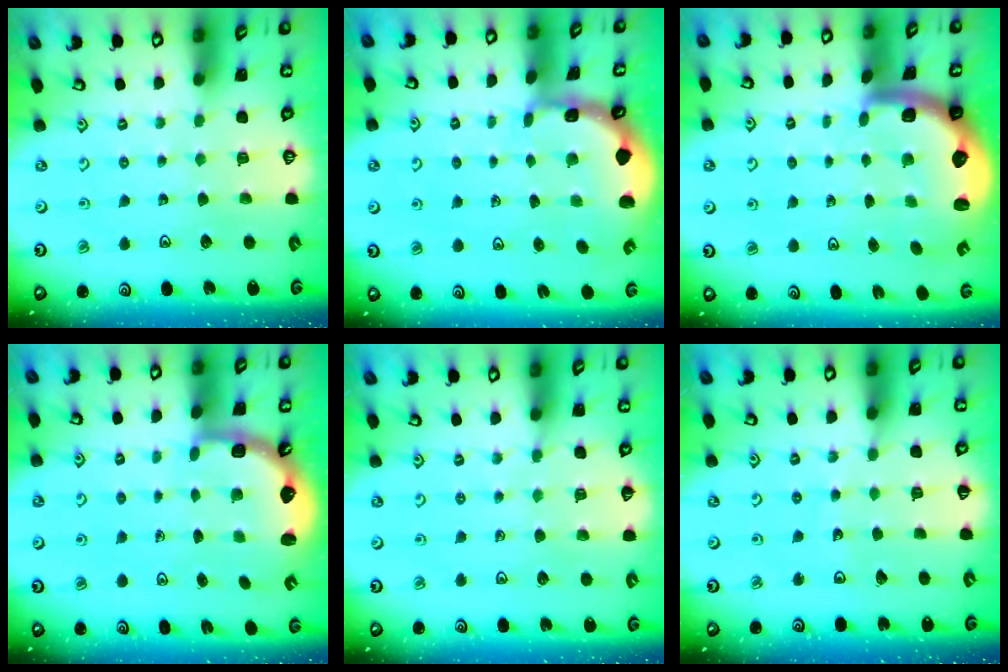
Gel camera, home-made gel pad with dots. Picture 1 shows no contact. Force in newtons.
{"total": 1.3, "press": 1.3, "slide": 0.2}
{"total": 3.6, "press": 3.4, "slide": 1.2}
{"total": 2.8, "press": 2.0, "slide": 2.0}
{"total": 5.7, "press": 5.5, "slide": 1.3}
{"total": 2.9, "press": 2.9, "slide": 0.3}